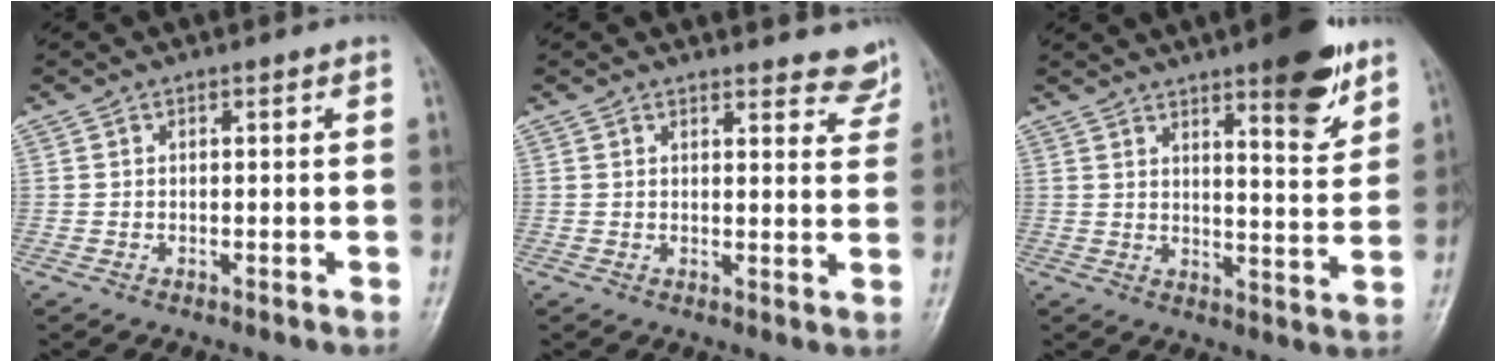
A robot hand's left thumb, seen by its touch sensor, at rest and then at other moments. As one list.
[{"total": 6.6, "force": [6.3, 1.7, 0.9], "torque": [0.022, -0.042, 0.054]}, {"total": 11.3, "force": [7.2, 2.7, 8.4], "torque": [-0.095, -0.043, 0.098]}]